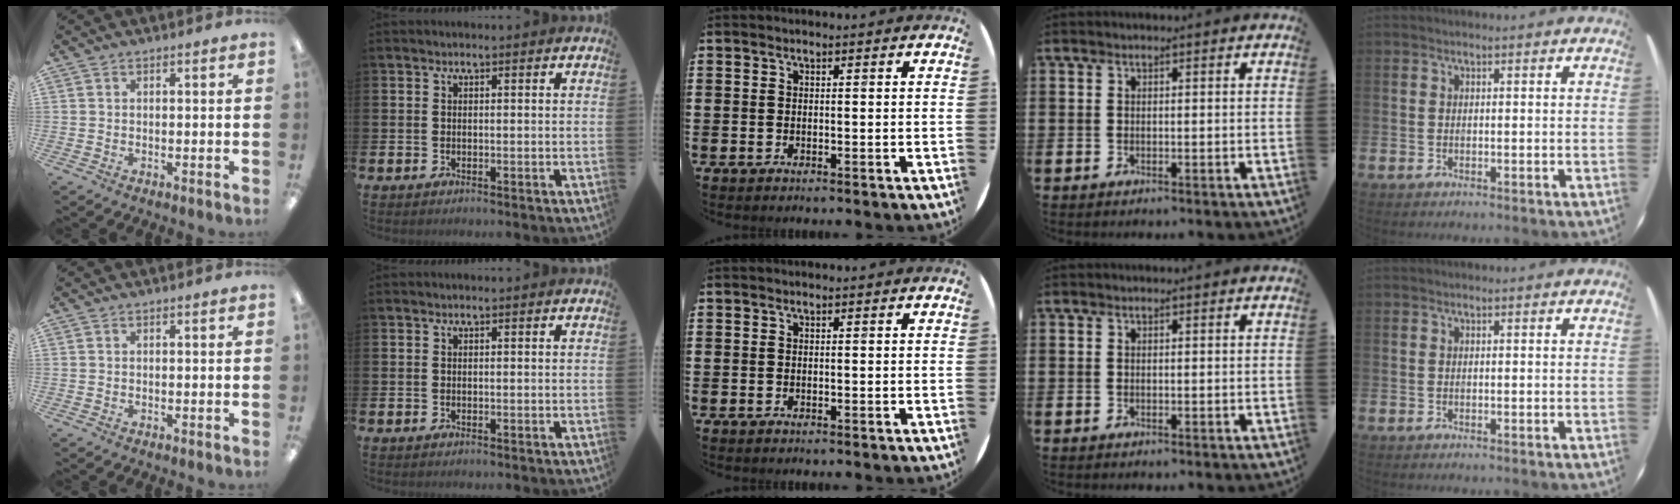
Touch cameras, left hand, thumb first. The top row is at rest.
{}